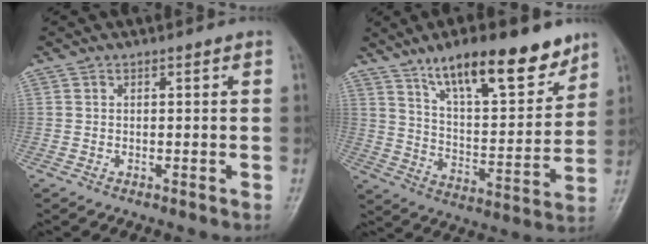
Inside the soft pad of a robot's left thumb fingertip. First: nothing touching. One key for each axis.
{"total": 18.9, "fx": 13.0, "fy": 5.9, "fz": 12.4, "tx": -0.155, "ty": -0.067, "tz": 0.218}